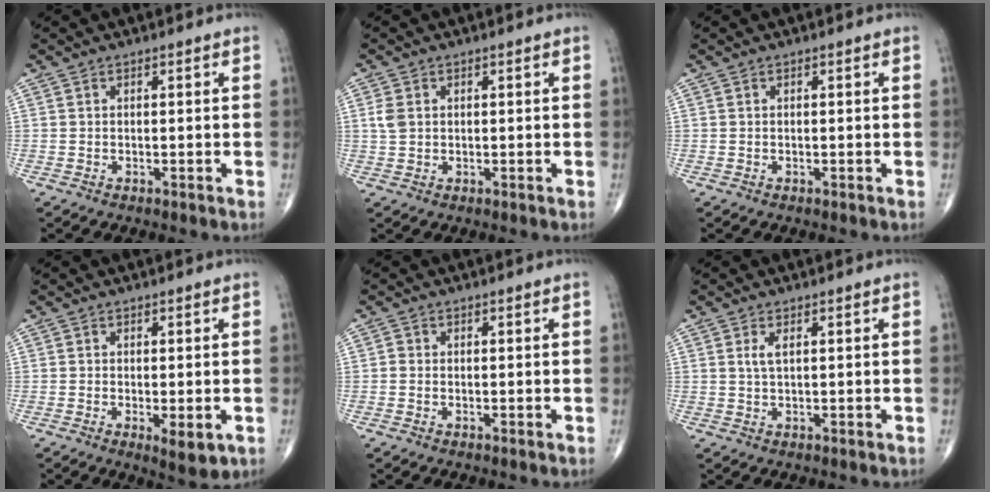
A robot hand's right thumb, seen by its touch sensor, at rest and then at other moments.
{"total": 2.7, "force": [0.5, 2.0, 1.7], "torque": [-0.036, 0.002, 0.013]}
{"total": 0.0}
{"total": 4.4, "force": [-1.2, 1.5, 3.9], "torque": [-0.059, -0.012, -0.016]}
{"total": 0.7, "force": [-0.2, 0.6, 0.3], "torque": [-0.001, 0.002, -0.008]}
{"total": 1.8, "force": [0.6, 0.6, 1.6], "torque": [-0.037, 0.001, 0.015]}